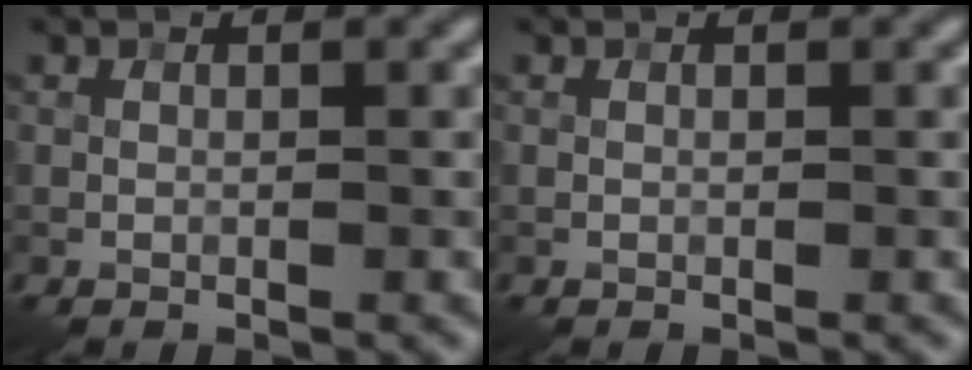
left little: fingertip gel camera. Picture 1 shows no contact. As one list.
[{"total": 0.0}]